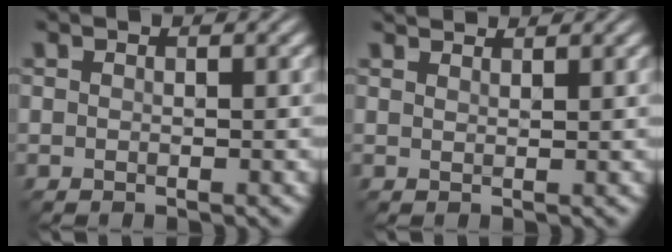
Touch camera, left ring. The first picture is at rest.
{"total": 2.6, "force": [2.4, 0.5, 0.9], "torque": [-0.003, 0.000, 0.025]}